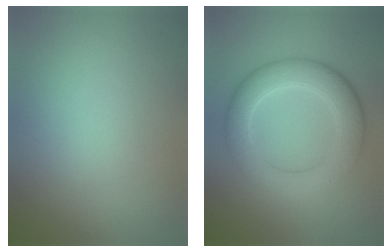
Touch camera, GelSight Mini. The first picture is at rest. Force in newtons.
{"total": 5.8, "press": 5.8, "slide": 0.3}